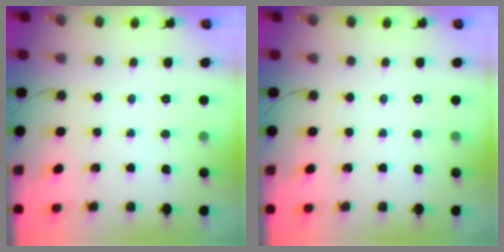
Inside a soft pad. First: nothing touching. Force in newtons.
{"total": 0.0}